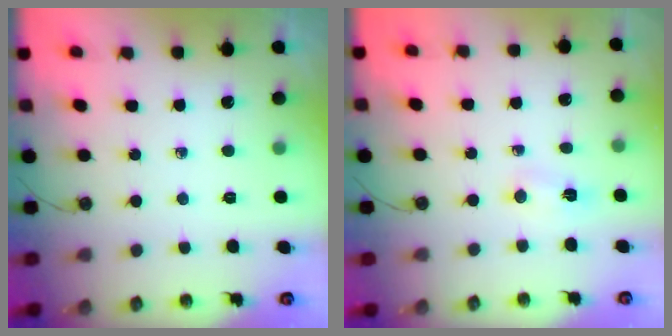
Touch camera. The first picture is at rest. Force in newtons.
{"total": 16.8, "press": 4.4, "slide": 16.2}